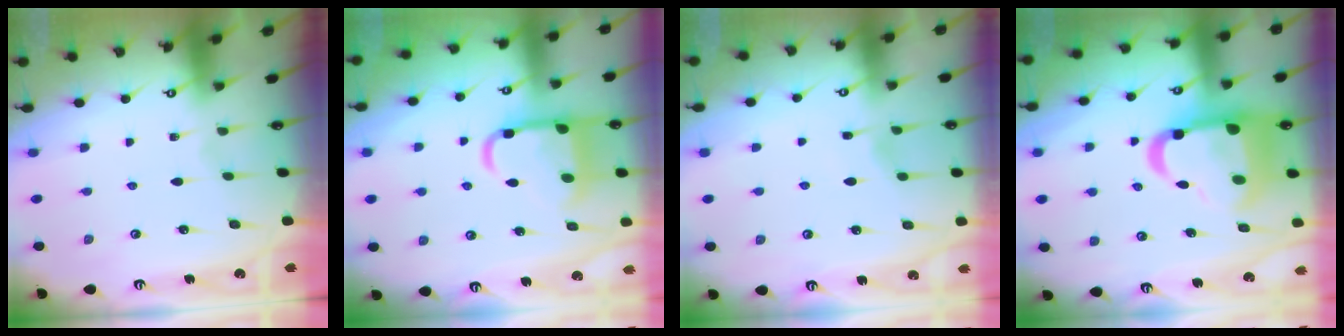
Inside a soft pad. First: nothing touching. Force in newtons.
{"total": 13.9, "press": 13.8, "slide": 1.4}
{"total": 3.4, "press": 3.3, "slide": 0.4}
{"total": 17.9, "press": 17.7, "slide": 2.2}